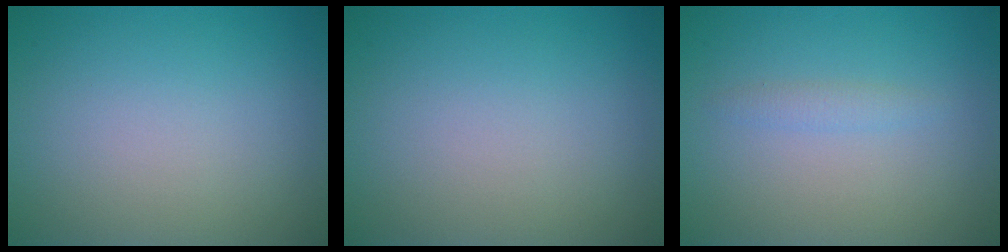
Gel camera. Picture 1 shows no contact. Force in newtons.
{"total": 0.0}
{"total": 1.0, "press": 1.0, "slide": 0.0}